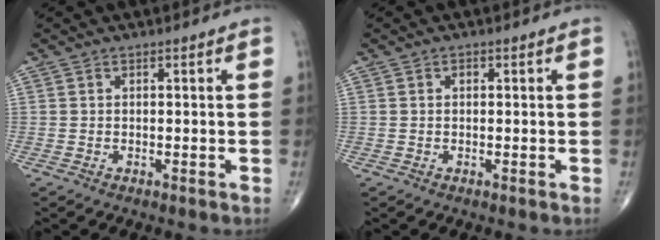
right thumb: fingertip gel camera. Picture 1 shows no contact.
{"total": 0.8, "force": [0.2, 0.5, 0.5], "torque": [-0.006, 0.004, 0.003]}